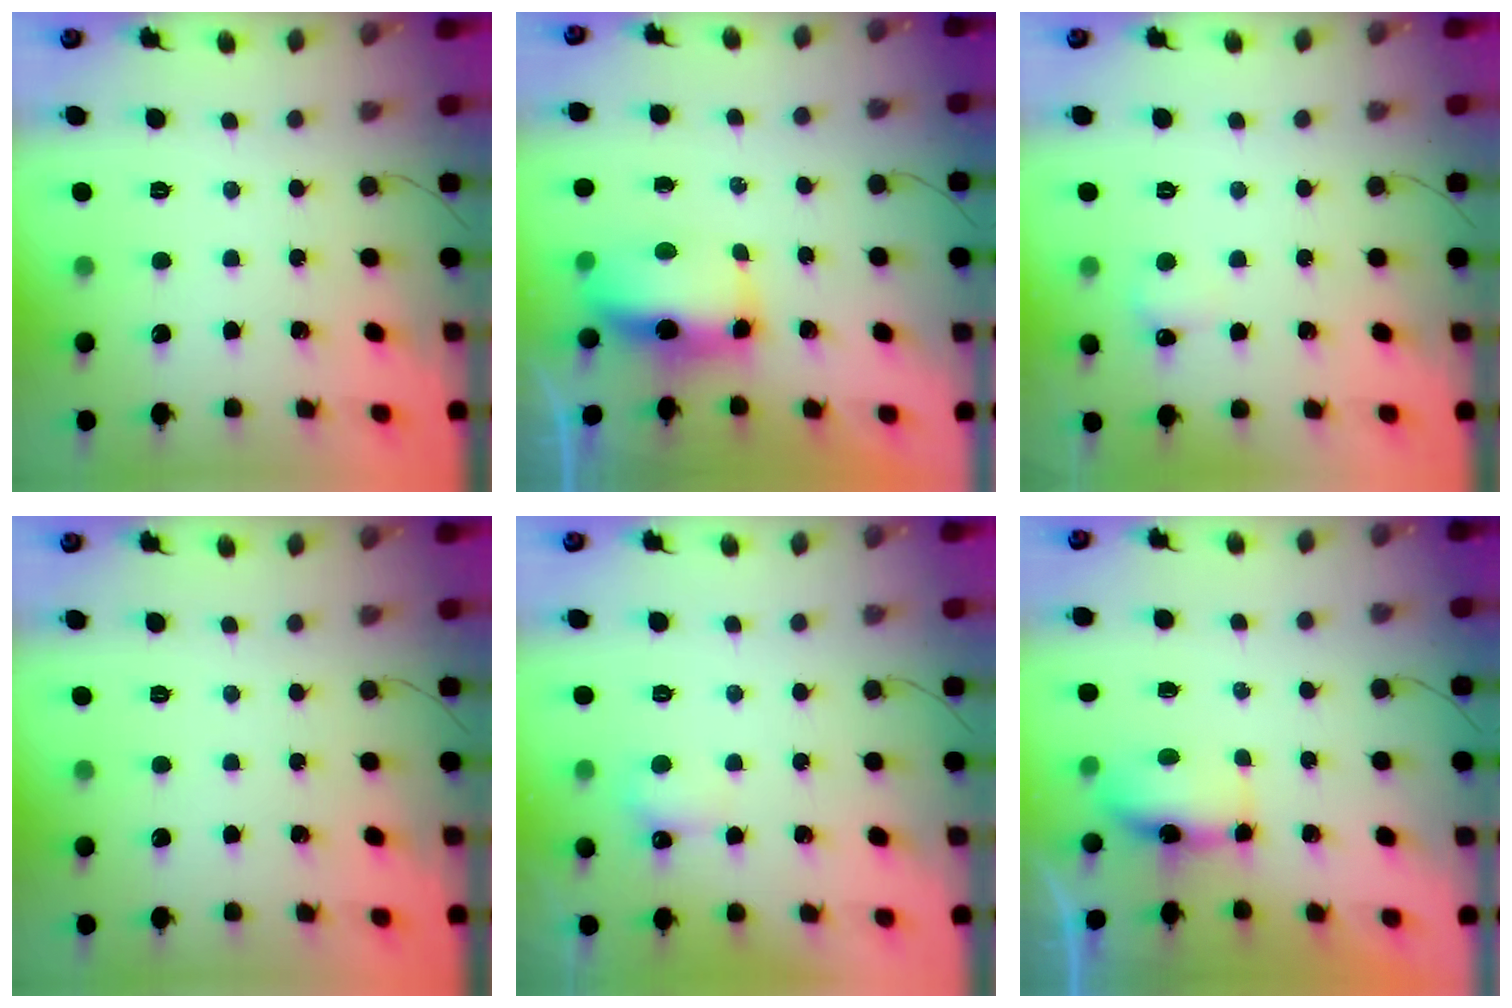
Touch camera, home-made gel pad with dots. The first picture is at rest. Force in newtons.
{"total": 7.4, "press": 7.4, "slide": 0.8}
{"total": 3.5, "press": 3.3, "slide": 1.0}
{"total": 0.0}
{"total": 4.2, "press": 4.1, "slide": 1.2}
{"total": 5.2, "press": 5.2, "slide": 0.9}